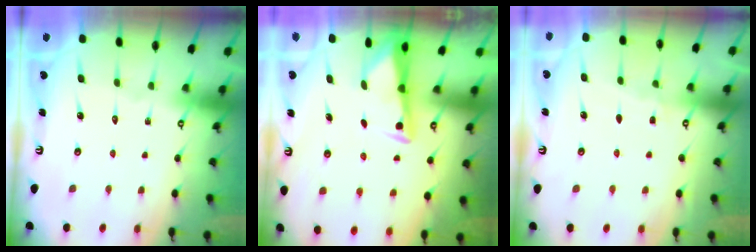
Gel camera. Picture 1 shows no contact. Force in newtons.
{"total": 3.0, "press": 3.0, "slide": 0.4}
{"total": 3.5, "press": 3.4, "slide": 0.4}